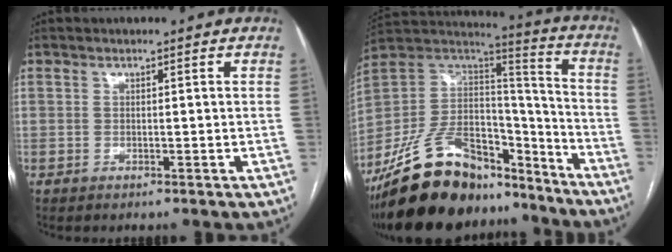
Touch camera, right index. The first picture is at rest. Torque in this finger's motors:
{"motor_torque": [-0.23, -0.79, -0.53, -0.21]}